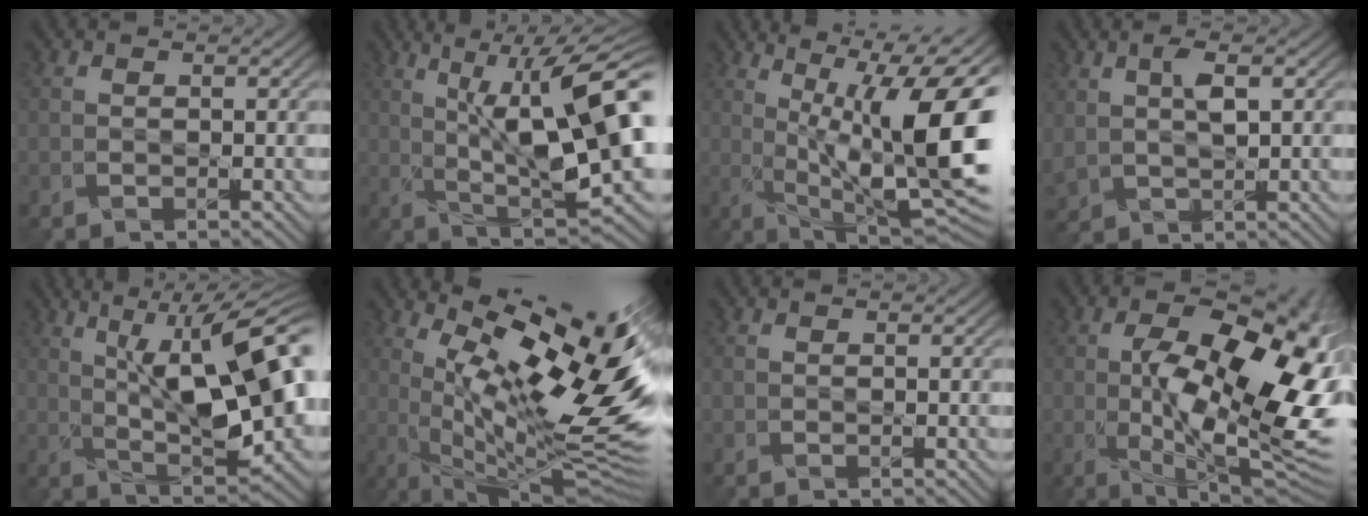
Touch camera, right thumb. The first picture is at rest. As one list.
[{"total": 14.0, "force": [2.6, 3.7, 13.3], "torque": [-0.213, 0.008, 0.056]}, {"total": 16.8, "force": [0.9, 6.0, 15.7], "torque": [-0.227, 0.001, 0.019]}, {"total": 3.3, "force": [1.4, 1.8, 2.3], "torque": [-0.061, 0.001, 0.036]}, {"total": 14.6, "force": [2.2, 5.2, 13.4], "torque": [-0.194, 0.018, 0.039]}, {"total": 17.5, "force": [4.1, 4.9, 16.3], "torque": [-0.269, 0.000, 0.093]}, {"total": 0.0}, {"total": 17.1, "force": [-1.0, 8.0, 15.1], "torque": [-0.257, -0.011, -0.006]}]